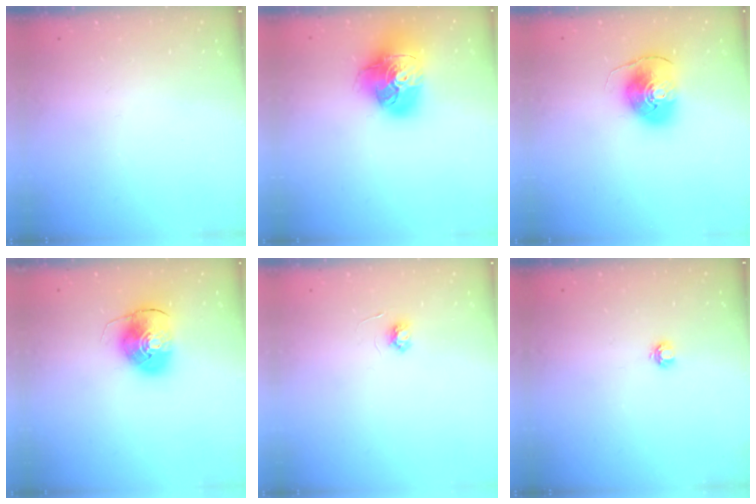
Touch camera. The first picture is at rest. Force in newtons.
{"total": 20.5, "press": 20.4, "slide": 2.4}
{"total": 10.2, "press": 10.1, "slide": 1.1}
{"total": 9.2, "press": 9.0, "slide": 1.5}
{"total": 3.6, "press": 3.6, "slide": 0.5}
{"total": 3.7, "press": 3.7, "slide": 0.5}